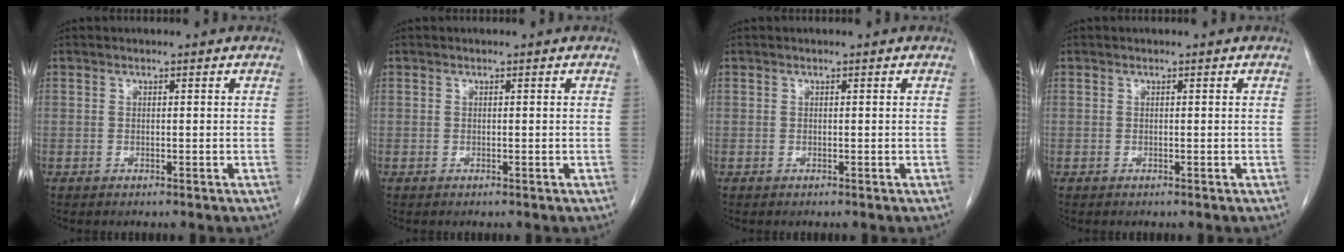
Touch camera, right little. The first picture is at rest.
{"total": 0.0}
{"total": 0.0}
{"total": 0.0}